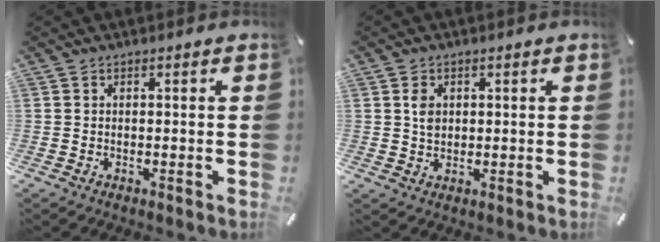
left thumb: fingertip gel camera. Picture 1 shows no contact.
{"total": 3.2, "force": [0.8, 2.5, 1.8], "torque": [-0.025, 0.000, 0.011]}